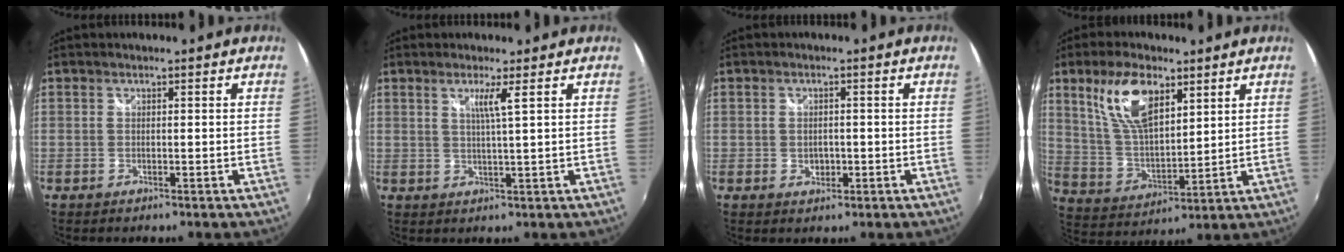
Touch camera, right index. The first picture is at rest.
{"total": 2.9, "force": [1.4, -0.7, 2.4], "torque": [-0.043, -0.005, 0.025]}
{"total": 2.8, "force": [-0.5, 2.1, 1.7], "torque": [-0.028, 0.000, -0.008]}
{"total": 12.9, "force": [6.9, 5.6, 9.3], "torque": [-0.177, 0.010, 0.144]}